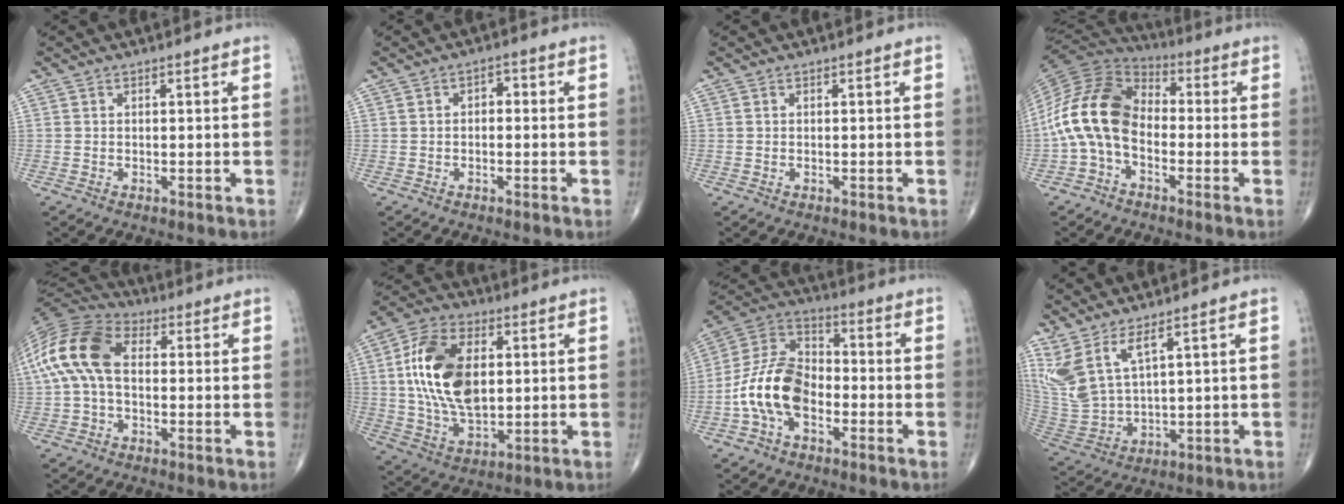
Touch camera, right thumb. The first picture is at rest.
{"total": 2.1, "force": [0.0, 1.4, 1.6], "torque": [-0.013, 0.009, -0.007]}
{"total": 0.0}
{"total": 14.3, "force": [-2.6, 9.4, 10.5], "torque": [-0.203, 0.047, -0.064]}
{"total": 14.4, "force": [1.0, 8.9, 11.2], "torque": [-0.233, 0.037, 0.008]}
{"total": 17.4, "force": [2.5, 10.0, 14.0], "torque": [-0.257, -0.001, 0.048]}
{"total": 13.6, "force": [-4.1, 8.4, 9.8], "torque": [-0.183, 0.042, -0.087]}
{"total": 9.7, "force": [6.0, 2.9, 7.0], "torque": [-0.166, -0.036, 0.147]}